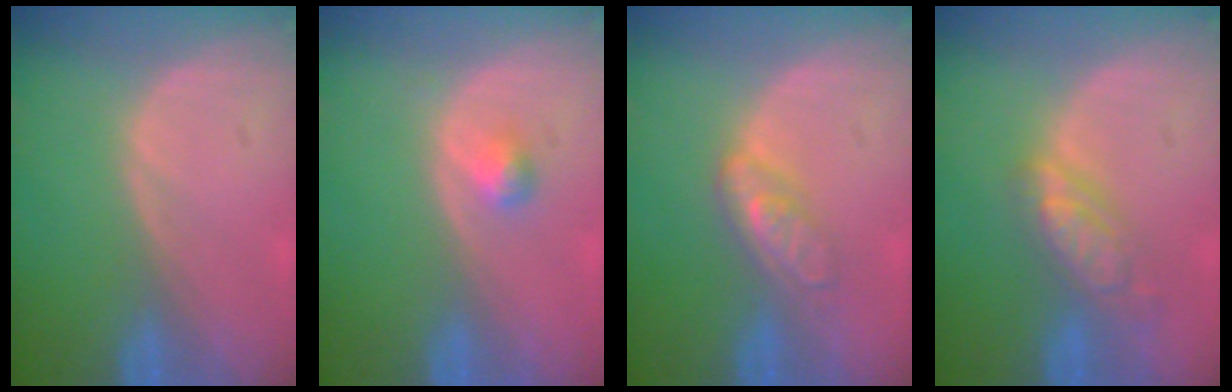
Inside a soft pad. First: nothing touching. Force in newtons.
{"total": 1.7, "press": 1.7, "slide": 0.2}
{"total": 4.4, "press": 4.0, "slide": 2.0}
{"total": 5.6, "press": 5.1, "slide": 2.4}